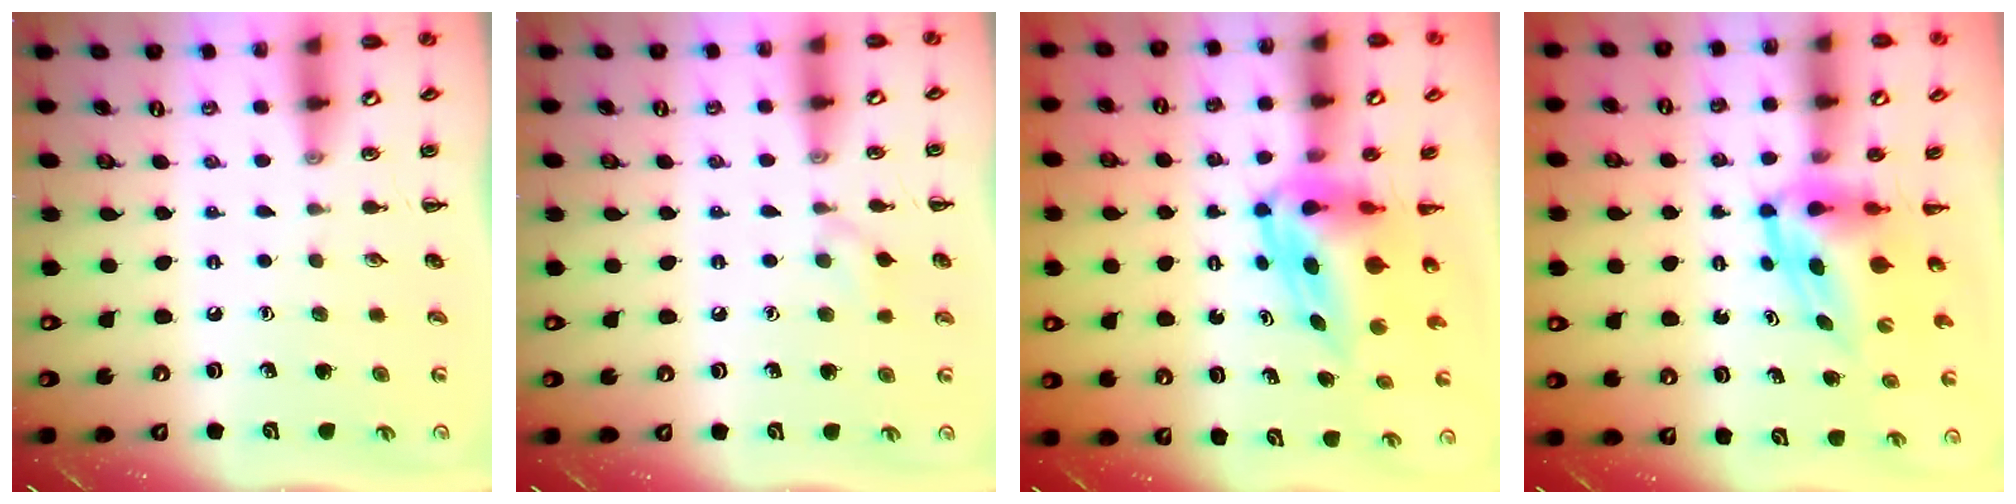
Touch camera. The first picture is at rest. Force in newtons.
{"total": 5.2, "press": 4.8, "slide": 1.9}
{"total": 7.2, "press": 7.0, "slide": 1.9}
{"total": 4.5, "press": 4.4, "slide": 0.7}